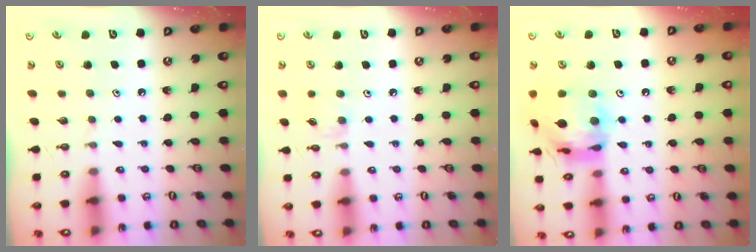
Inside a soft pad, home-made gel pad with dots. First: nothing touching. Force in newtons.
{"total": 3.2, "press": 3.1, "slide": 0.6}
{"total": 17.0, "press": 16.9, "slide": 2.0}